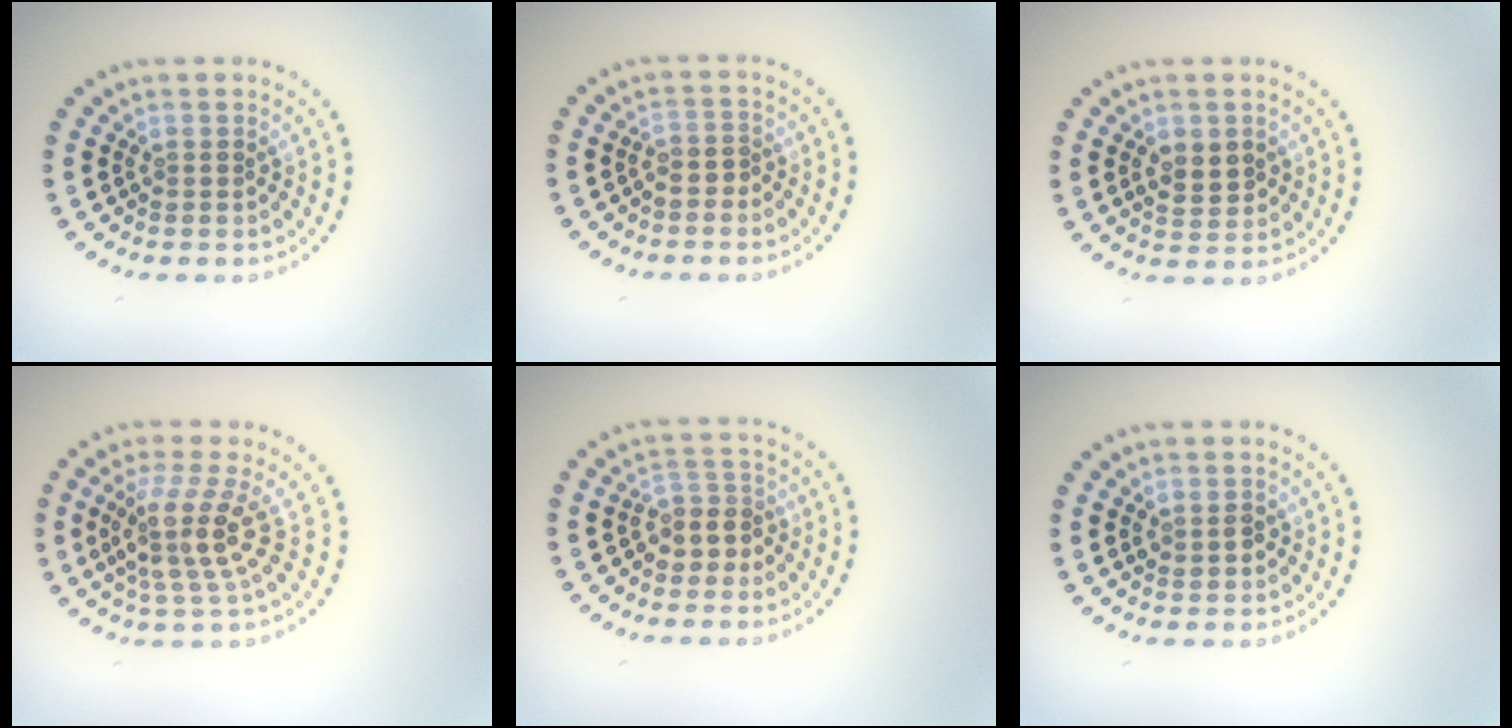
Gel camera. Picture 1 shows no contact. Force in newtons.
{"total": 1.2, "press": 0.9, "slide": 0.7}
{"total": 2.4, "press": 2.4, "slide": 0.2}
{"total": 4.1, "press": 3.0, "slide": 2.8}
{"total": 2.7, "press": 2.3, "slide": 1.4}
{"total": 1.3, "press": 1.3, "slide": 0.2}